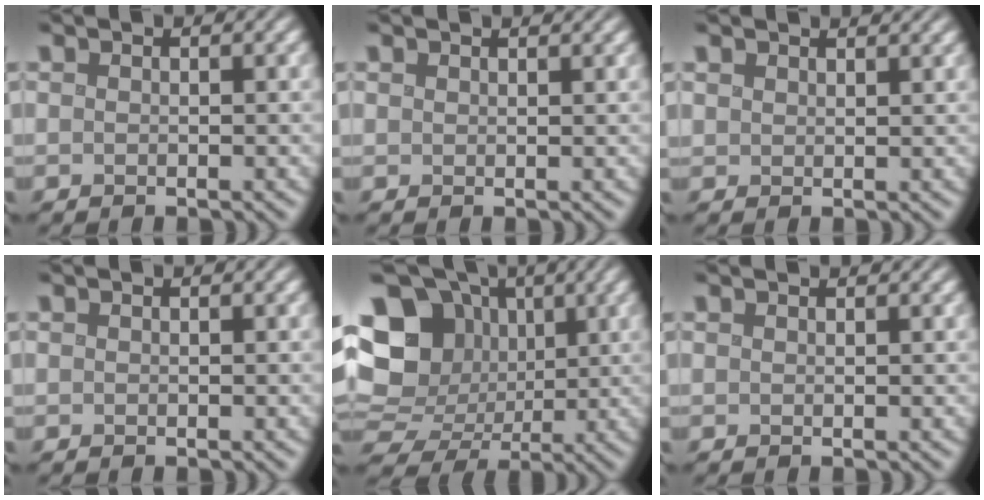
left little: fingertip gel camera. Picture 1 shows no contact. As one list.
[{"total": 1.2, "force": [1.1, 0.3, 0.2], "torque": [-0.008, 0.000, 0.017]}, {"total": 2.1, "force": [1.9, 0.7, 0.5], "torque": [-0.014, 0.005, 0.032]}, {"total": 0.0}, {"total": 14.4, "force": [2.6, 12.2, 7.2], "torque": [-0.158, 0.020, 0.030]}, {"total": 0.8, "force": [0.8, 0.1, 0.2], "torque": [-0.005, -0.001, 0.009]}]